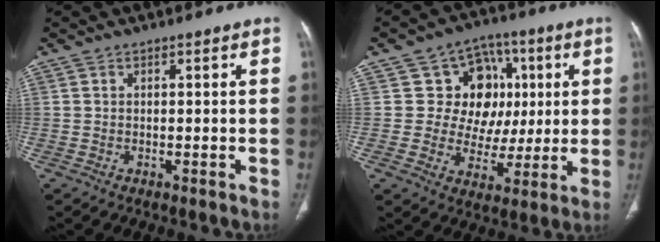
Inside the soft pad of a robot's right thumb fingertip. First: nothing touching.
{"total": 13.3, "force": [3.0, 11.6, 5.8], "torque": [-0.024, 0.005, 0.051]}